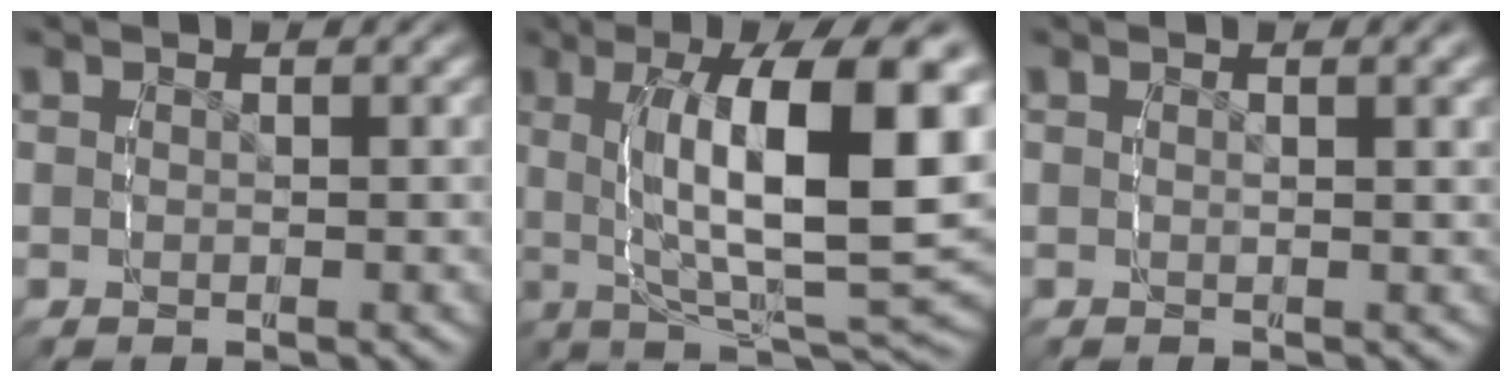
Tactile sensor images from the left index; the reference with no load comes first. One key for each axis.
{"total": 13.0, "fx": 0.4, "fy": 4.5, "fz": 12.2, "tx": -0.176, "ty": 0.008, "tz": 0.006}
{"total": 1.2, "fx": 0.4, "fy": -0.1, "fz": 1.1, "tx": -0.018, "ty": 0.000, "tz": 0.005}